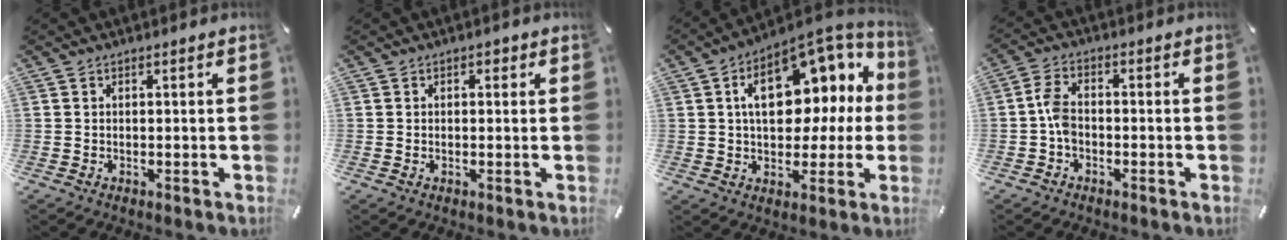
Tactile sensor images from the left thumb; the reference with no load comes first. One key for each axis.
{"total": 1.1, "fx": 0.3, "fy": 0.9, "fz": 0.6, "tx": 0.003, "ty": 0.001, "tz": -0.001}
{"total": 16.5, "fx": 5.5, "fy": 10.3, "fz": 11.7, "tx": -0.168, "ty": -0.030, "tz": 0.098}
{"total": 4.6, "fx": -1.1, "fy": 2.9, "fz": 3.5, "tx": -0.074, "ty": 0.006, "tz": -0.022}